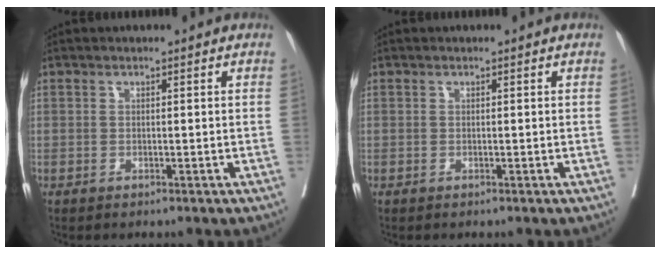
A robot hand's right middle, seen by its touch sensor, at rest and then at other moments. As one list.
[{"total": 0.0}]